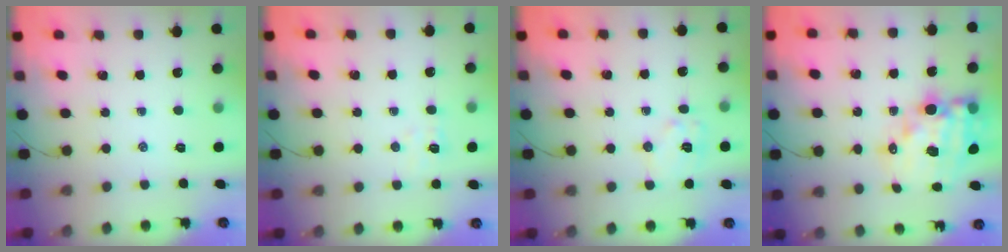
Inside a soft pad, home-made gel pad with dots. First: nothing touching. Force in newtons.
{"total": 4.2, "press": 4.0, "slide": 1.2}
{"total": 7.8, "press": 7.8, "slide": 0.2}
{"total": 16.0, "press": 15.4, "slide": 4.1}